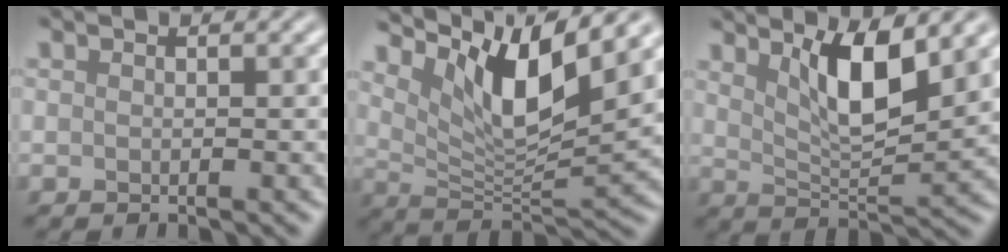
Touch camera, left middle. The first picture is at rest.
{"total": 8.1, "force": [4.8, 2.1, 6.2], "torque": [-0.109, -0.007, 0.089]}
{"total": 5.6, "force": [2.9, 1.5, 4.6], "torque": [-0.081, -0.004, 0.052]}